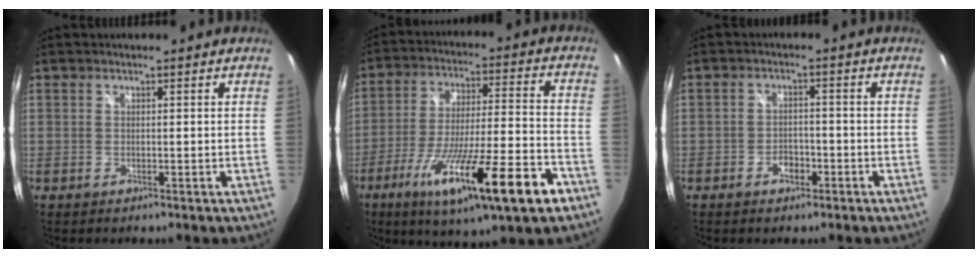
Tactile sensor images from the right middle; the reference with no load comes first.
{"total": 22.5, "force": [-12.2, 2.7, 18.7], "torque": [-0.329, -0.067, -0.194]}
{"total": 2.8, "force": [-1.5, 2.0, 1.3], "torque": [-0.027, 0.007, -0.020]}